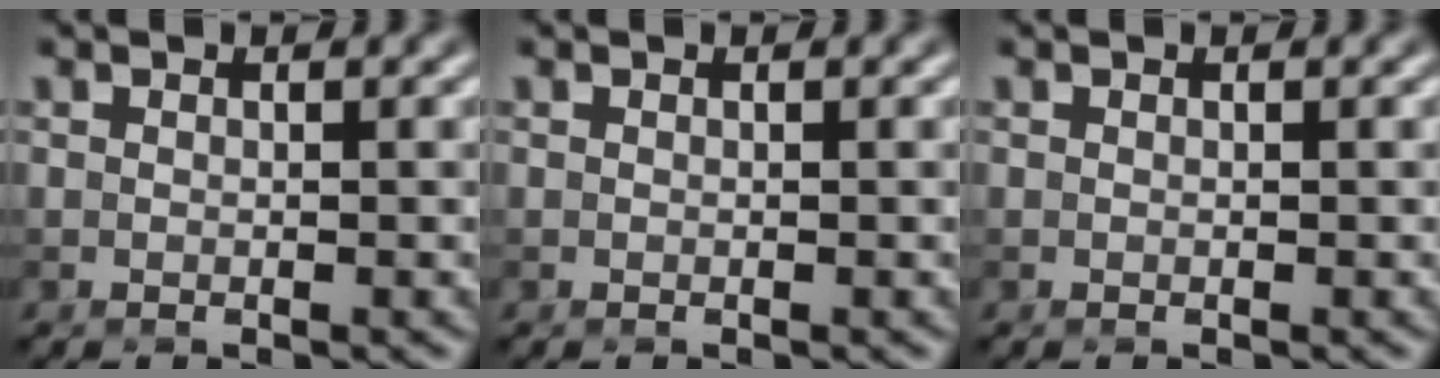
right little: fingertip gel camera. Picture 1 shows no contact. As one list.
[{"total": 0.0}, {"total": 0.0}]